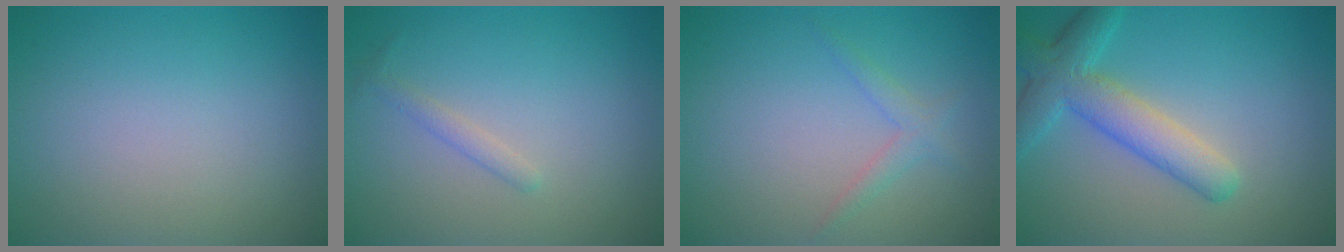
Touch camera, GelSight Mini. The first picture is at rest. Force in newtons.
{"total": 1.1, "press": 1.1, "slide": 0.1}
{"total": 1.5, "press": 1.5, "slide": 0.1}
{"total": 5.1, "press": 5.1, "slide": 0.2}